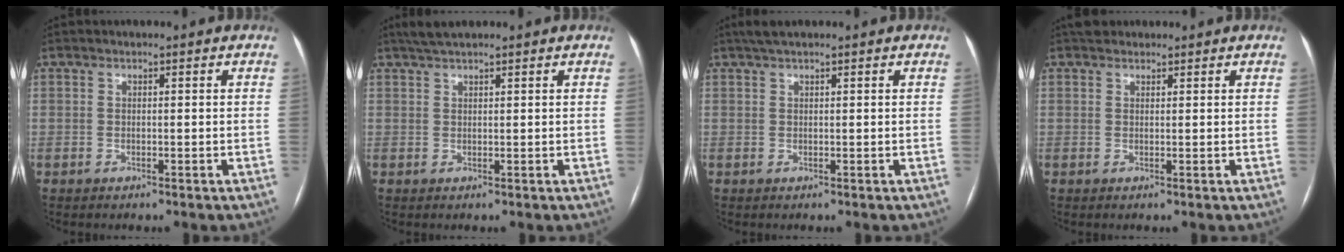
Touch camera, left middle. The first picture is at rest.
{"total": 3.2, "force": [2.7, 0.4, 1.7], "torque": [-0.032, 0.018, 0.051]}
{"total": 2.5, "force": [2.0, 0.4, 1.5], "torque": [-0.029, 0.019, 0.036]}
{"total": 2.6, "force": [2.2, 1.4, 0.6], "torque": [-0.006, 0.023, 0.032]}